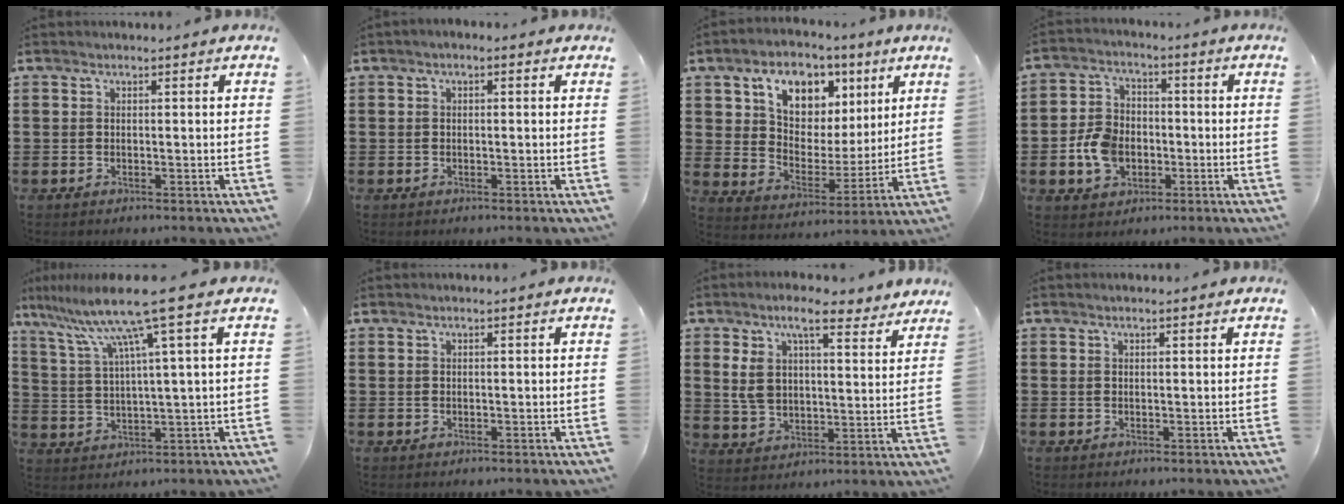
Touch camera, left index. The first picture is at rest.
{"total": 0.7, "force": [-0.3, 0.3, 0.6], "torque": [-0.012, -0.002, -0.006]}
{"total": 9.5, "force": [5.7, 6.5, 3.9], "torque": [-0.088, -0.014, 0.099]}
{"total": 7.1, "force": [-1.7, 5.5, 4.2], "torque": [-0.108, 0.006, -0.036]}
{"total": 10.5, "force": [6.4, -0.7, 8.4], "torque": [-0.196, -0.029, 0.099]}
{"total": 0.0}
{"total": 9.6, "force": [6.9, 3.1, 6.0], "torque": [-0.127, -0.013, 0.123]}
{"total": 0.6, "force": [0.5, 0.0, 0.4], "torque": [-0.008, 0.000, 0.009]}